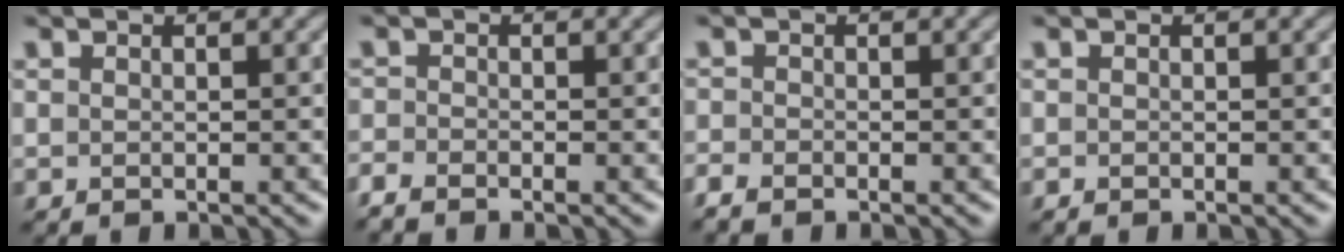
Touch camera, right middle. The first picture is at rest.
{"total": 1.7, "force": [-1.5, 0.4, 0.6], "torque": [-0.015, -0.009, -0.039]}
{"total": 1.4, "force": [-1.2, 0.5, 0.6], "torque": [-0.013, -0.007, -0.030]}
{"total": 0.0}